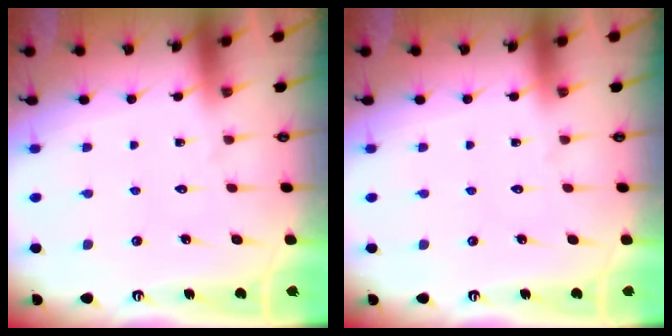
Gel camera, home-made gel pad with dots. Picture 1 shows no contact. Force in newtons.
{"total": 0.0}